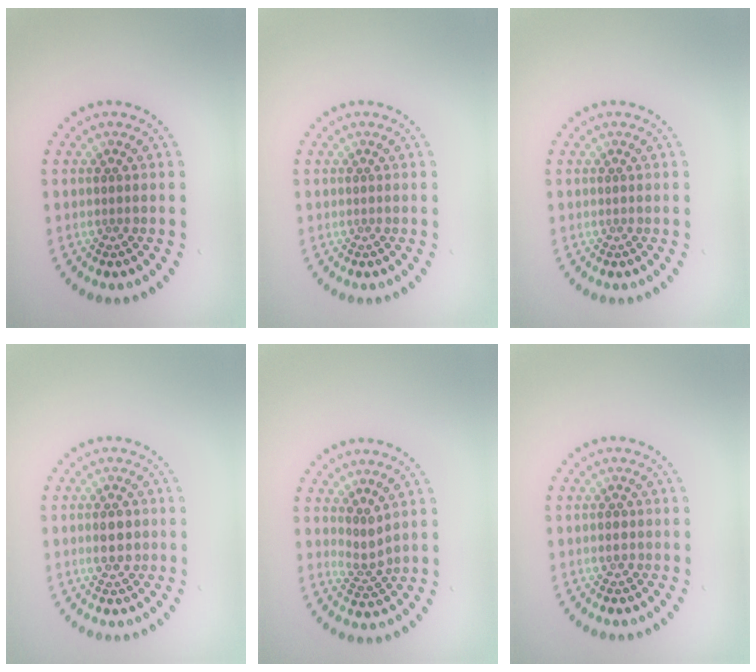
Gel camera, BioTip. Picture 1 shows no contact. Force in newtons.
{"total": 0.0}
{"total": 0.0}
{"total": 2.6, "press": 2.6, "slide": 0.1}
{"total": 2.0, "press": 1.5, "slide": 1.4}
{"total": 1.0, "press": 1.0, "slide": 0.3}